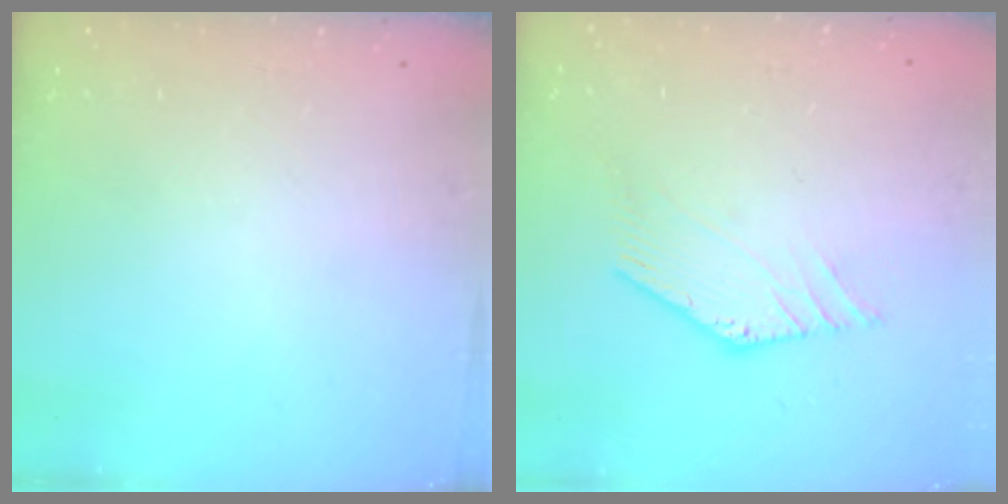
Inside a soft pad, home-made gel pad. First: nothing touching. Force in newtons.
{"total": 0.0}